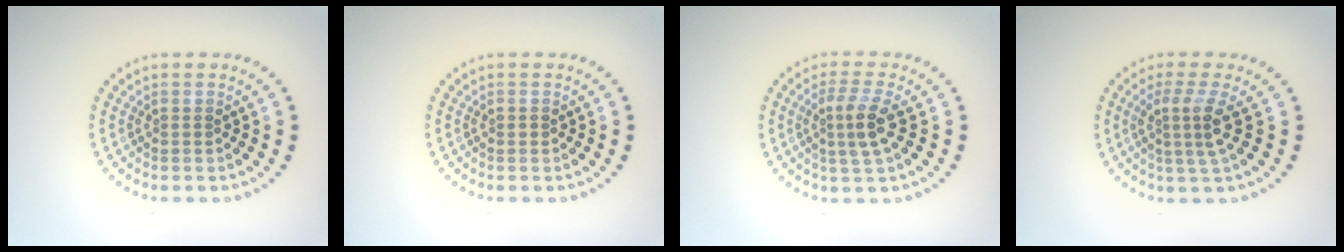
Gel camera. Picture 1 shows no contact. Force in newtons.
{"total": 0.6, "press": 0.6, "slide": 0.0}
{"total": 2.9, "press": 2.5, "slide": 1.4}
{"total": 3.0, "press": 2.1, "slide": 2.1}